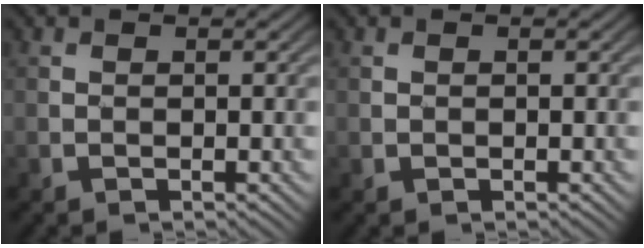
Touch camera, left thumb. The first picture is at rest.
{"total": 0.0}